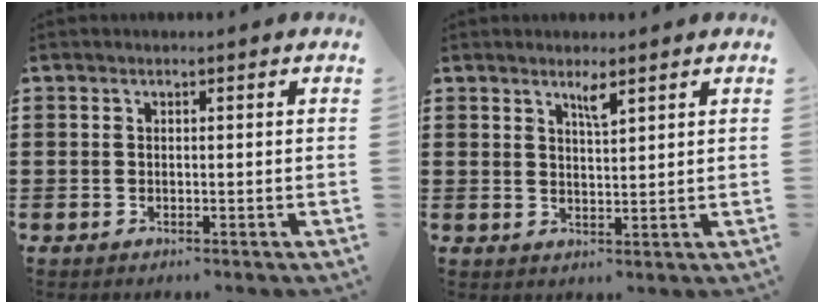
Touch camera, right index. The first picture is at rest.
{"total": 2.5, "force": [1.8, 0.3, 1.7], "torque": [-0.028, -0.002, 0.030]}